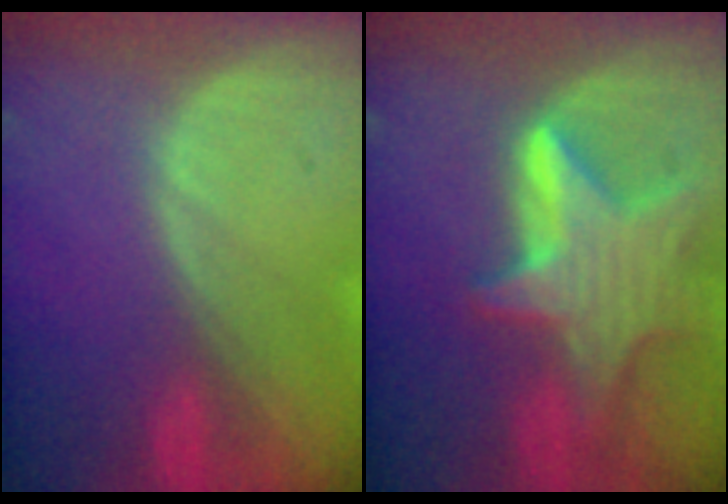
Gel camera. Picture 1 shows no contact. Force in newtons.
{"total": 9.1, "press": 9.1, "slide": 0.8}